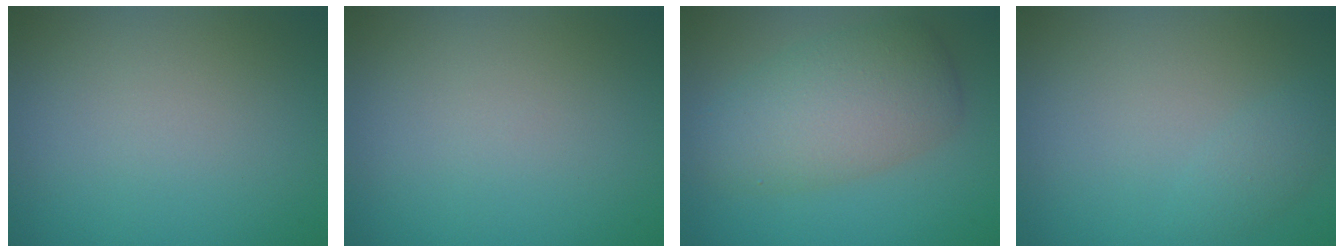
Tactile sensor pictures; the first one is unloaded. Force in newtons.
{"total": 0.0}
{"total": 5.8, "press": 5.7, "slide": 0.3}
{"total": 1.3, "press": 1.3, "slide": 0.1}